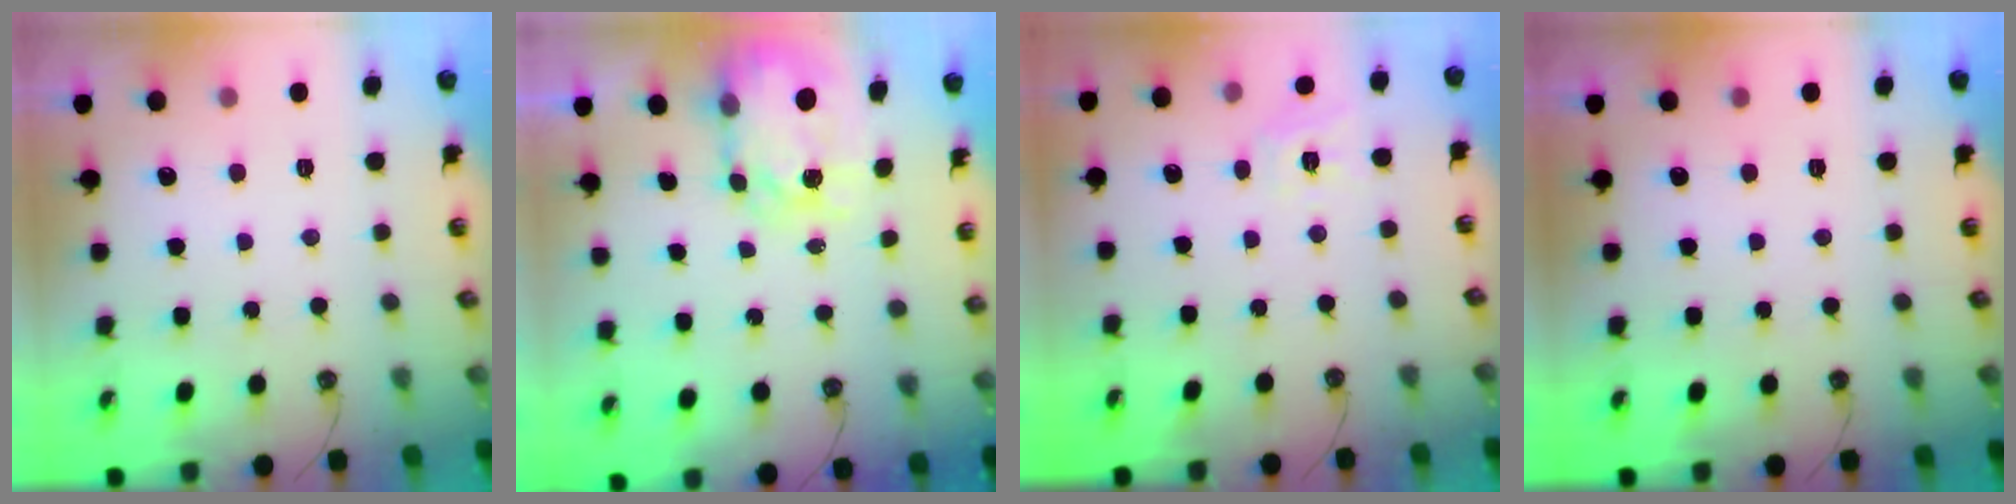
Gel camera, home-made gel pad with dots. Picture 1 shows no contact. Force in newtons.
{"total": 5.4, "press": 5.4, "slide": 0.6}
{"total": 7.5, "press": 7.4, "slide": 0.5}
{"total": 0.0}